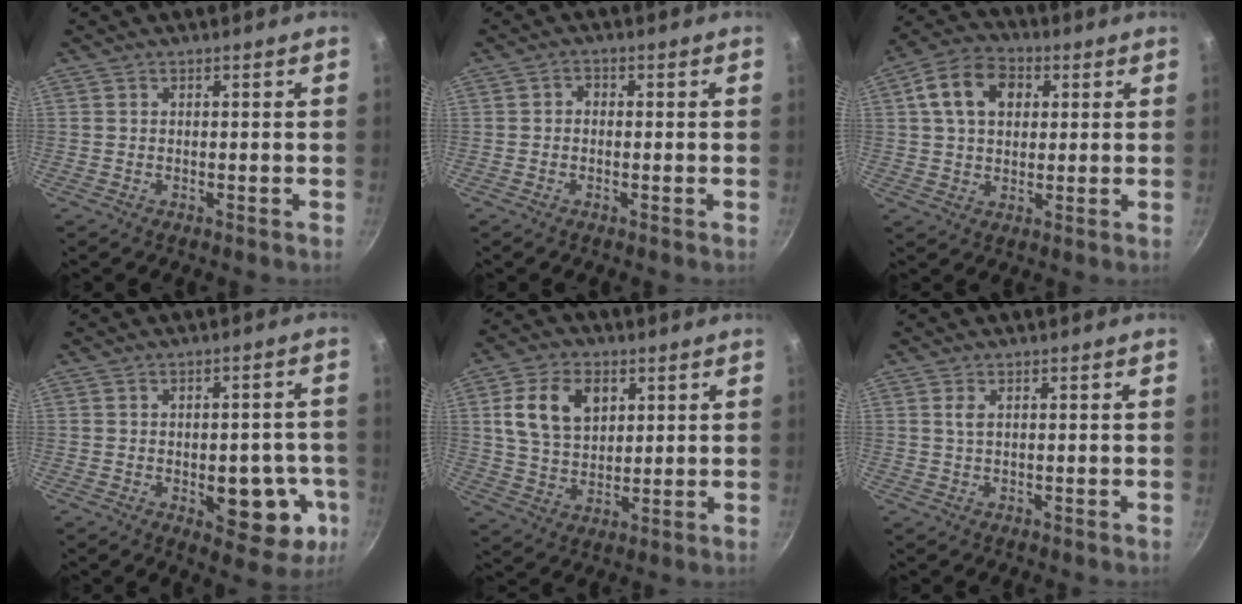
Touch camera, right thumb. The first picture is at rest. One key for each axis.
{"total": 1.7, "fx": -0.3, "fy": 1.4, "fz": 0.9, "tx": -0.011, "ty": 0.009, "tz": -0.008}
{"total": 11.6, "fx": 3.1, "fy": 8.4, "fz": 7.4, "tx": -0.109, "ty": 0.013, "tz": 0.039}
{"total": 12.4, "fx": -3.0, "fy": 6.6, "fz": 10.1, "tx": -0.080, "ty": 0.006, "tz": -0.032}
{"total": 12.2, "fx": 3.9, "fy": 8.4, "fz": 7.9, "tx": -0.123, "ty": -0.008, "tz": 0.071}
{"total": 1.4, "fx": 0.4, "fy": 0.6, "fz": 1.2, "tx": -0.022, "ty": -0.002, "tz": 0.009}